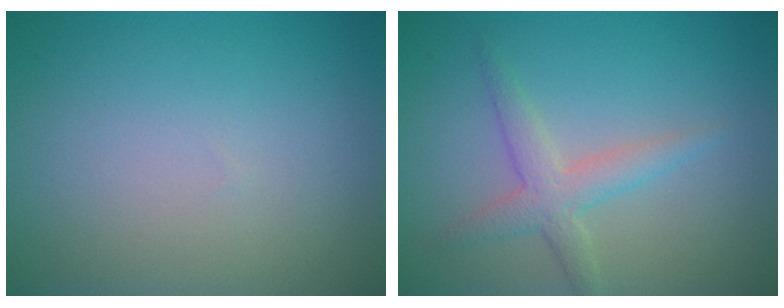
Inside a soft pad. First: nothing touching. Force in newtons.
{"total": 2.7, "press": 2.7, "slide": 0.0}